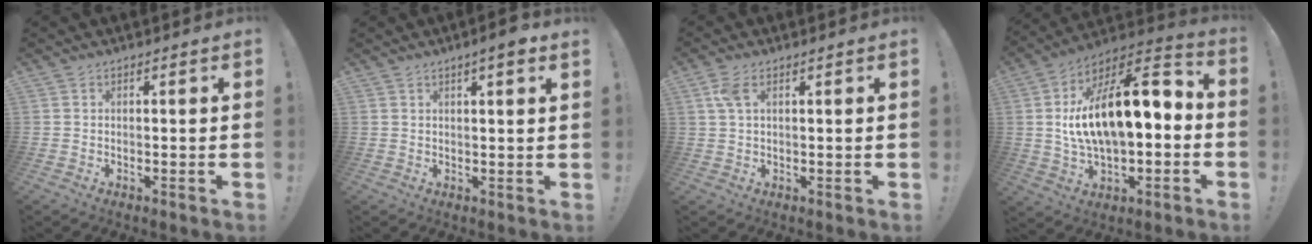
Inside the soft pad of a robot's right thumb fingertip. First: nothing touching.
{"total": 4.2, "force": [2.3, 0.4, 3.4], "torque": [-0.052, -0.008, 0.035]}
{"total": 3.6, "force": [1.6, 1.4, 3.0], "torque": [-0.056, 0.001, 0.028]}
{"total": 20.9, "force": [2.3, 10.1, 18.2], "torque": [-0.289, -0.011, 0.042]}